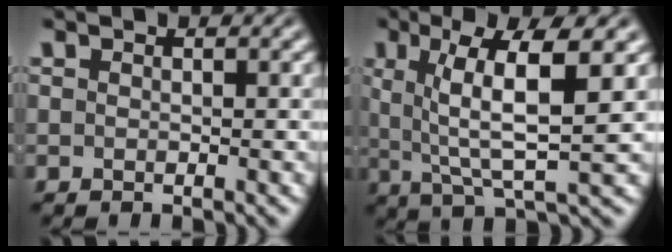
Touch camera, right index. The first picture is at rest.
{"total": 6.8, "force": [1.7, 1.7, 6.3], "torque": [-0.096, -0.003, 0.035]}